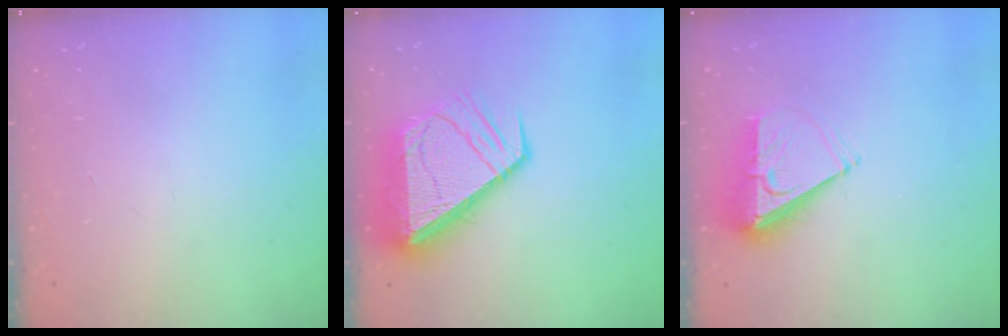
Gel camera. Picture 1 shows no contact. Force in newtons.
{"total": 16.0, "press": 15.9, "slide": 1.9}
{"total": 7.1, "press": 7.0, "slide": 0.7}